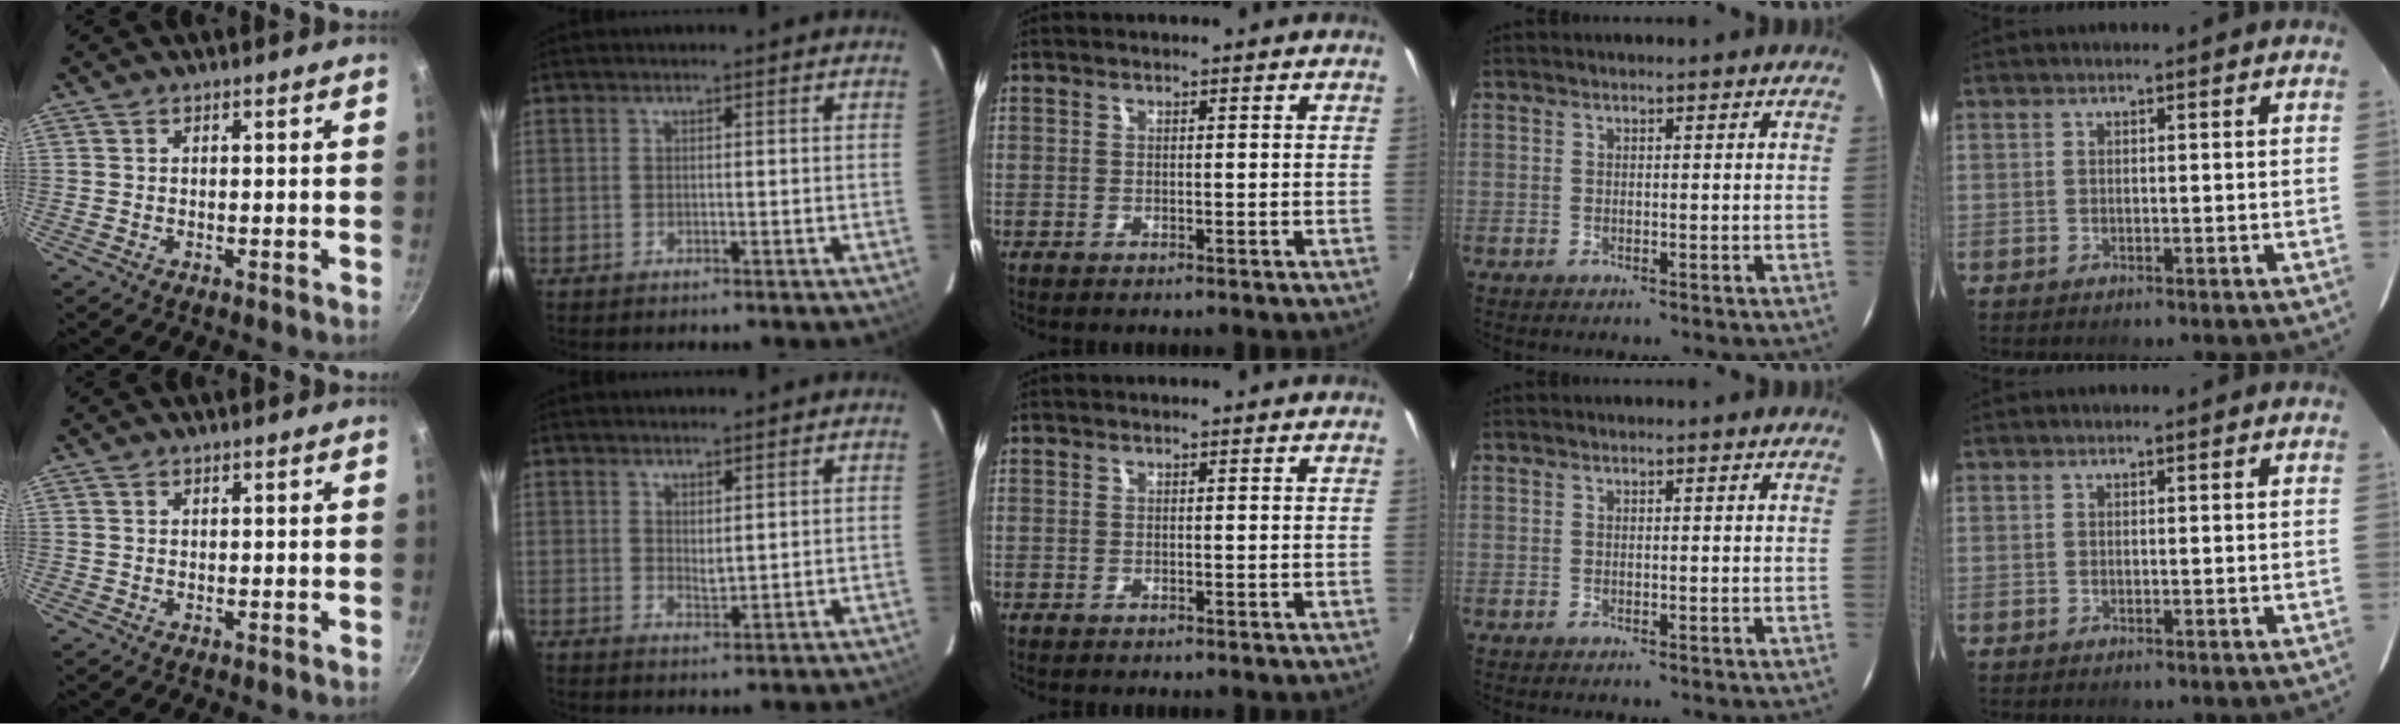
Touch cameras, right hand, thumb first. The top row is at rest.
{"index": {"total": 2.2, "force": [1.4, 0.9, 1.4], "torque": [-0.024, -0.004, 0.025]}}